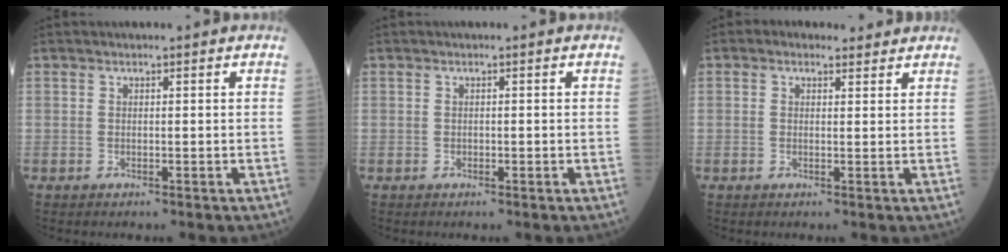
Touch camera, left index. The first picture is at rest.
{"total": 0.0}
{"total": 2.3, "force": [1.7, 1.4, 0.8], "torque": [-0.017, 0.018, 0.025]}